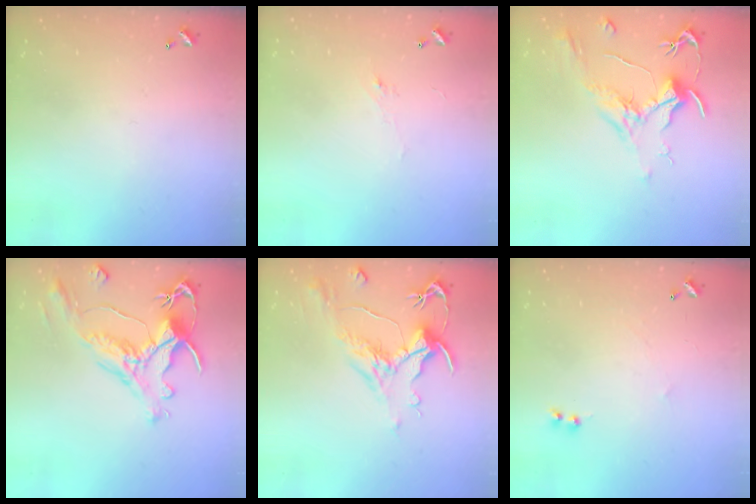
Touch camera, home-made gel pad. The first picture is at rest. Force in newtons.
{"total": 1.2, "press": 0.8, "slide": 0.8}
{"total": 2.1, "press": 2.0, "slide": 0.8}
{"total": 1.5, "press": 0.7, "slide": 1.3}
{"total": 1.6, "press": 0.6, "slide": 1.4}
{"total": 1.1, "press": 0.9, "slide": 0.6}